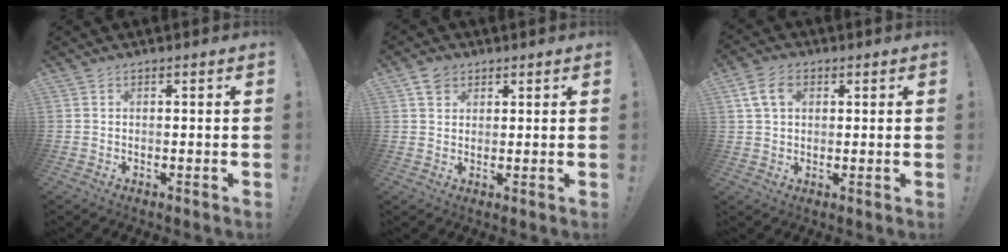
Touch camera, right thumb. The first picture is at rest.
{"total": 3.7, "force": [2.2, 2.8, 1.0], "torque": [-0.020, -0.001, 0.042]}
{"total": 7.5, "force": [2.5, 5.0, 4.9], "torque": [-0.094, 0.006, 0.049]}